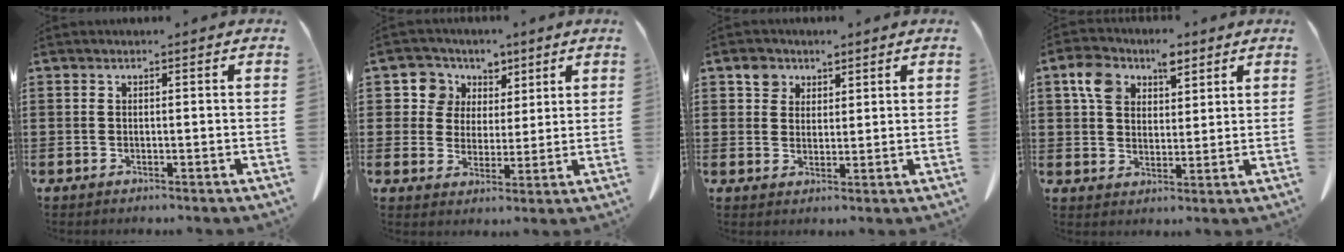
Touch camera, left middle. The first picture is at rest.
{"total": 6.5, "force": [3.4, 5.5, 0.3], "torque": [-0.049, -0.002, 0.062]}
{"total": 3.5, "force": [2.4, 2.4, 0.7], "torque": [-0.016, 0.005, 0.044]}
{"total": 7.3, "force": [4.4, 4.6, 3.8], "torque": [-0.087, 0.012, 0.079]}